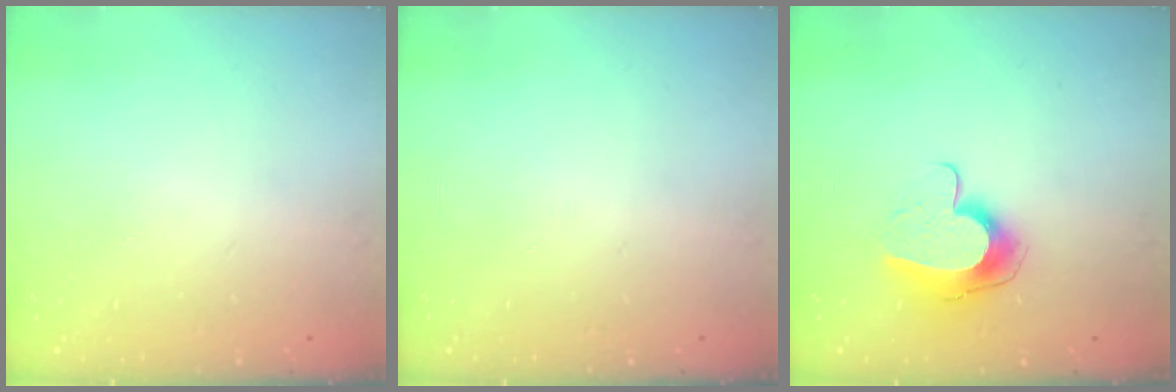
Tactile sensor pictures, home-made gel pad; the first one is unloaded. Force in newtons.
{"total": 0.0}
{"total": 10.7, "press": 10.6, "slide": 0.7}